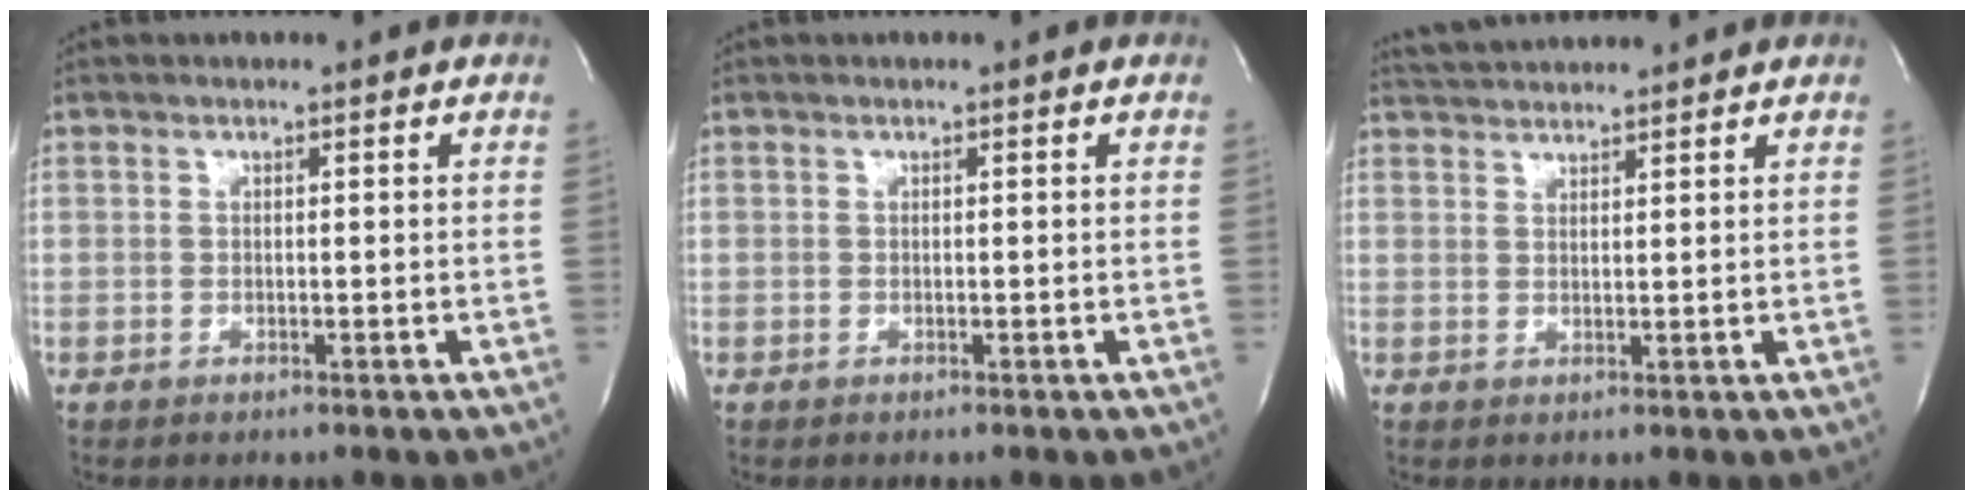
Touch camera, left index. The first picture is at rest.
{"total": 0.0}
{"total": 5.2, "force": [5.1, 0.1, 1.0], "torque": [-0.027, 0.029, 0.084]}